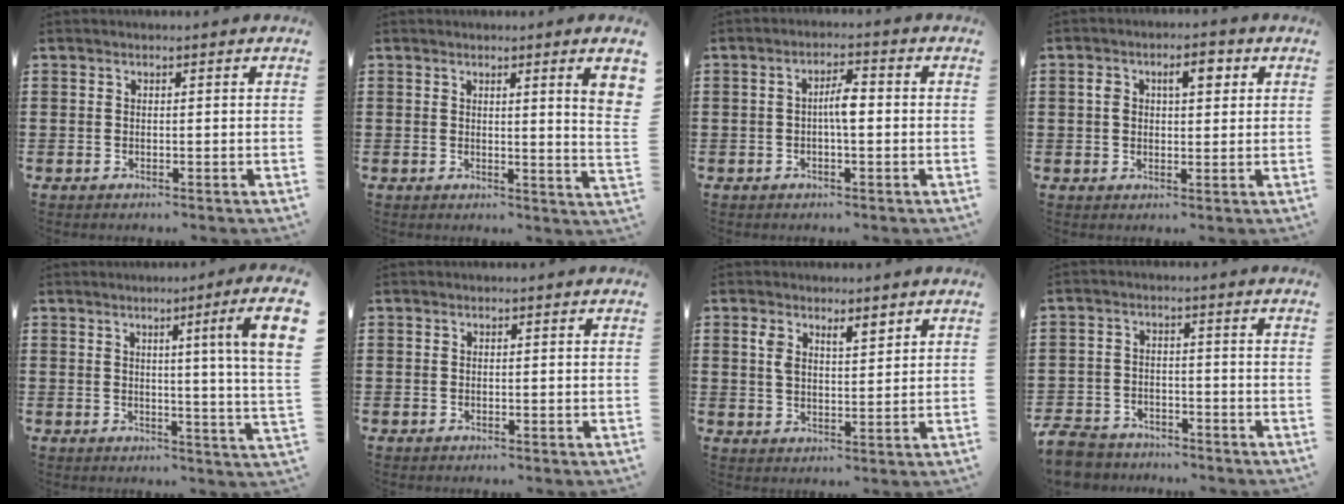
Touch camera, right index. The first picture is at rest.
{"total": 3.4, "force": [1.5, -0.4, 3.0], "torque": [-0.052, -0.008, 0.024]}
{"total": 3.8, "force": [-0.3, 1.1, 3.7], "torque": [-0.067, 0.006, -0.007]}
{"total": 4.6, "force": [1.4, 2.3, 3.7], "torque": [-0.054, 0.004, 0.014]}
{"total": 6.1, "force": [2.0, -1.5, 5.6], "torque": [-0.089, -0.023, 0.020]}
{"total": 0.0}
{"total": 3.9, "force": [2.5, 1.5, 2.6], "torque": [-0.057, 0.006, 0.045]}
{"total": 5.0, "force": [-4.8, 1.4, 0.6], "torque": [-0.029, 0.003, -0.102]}